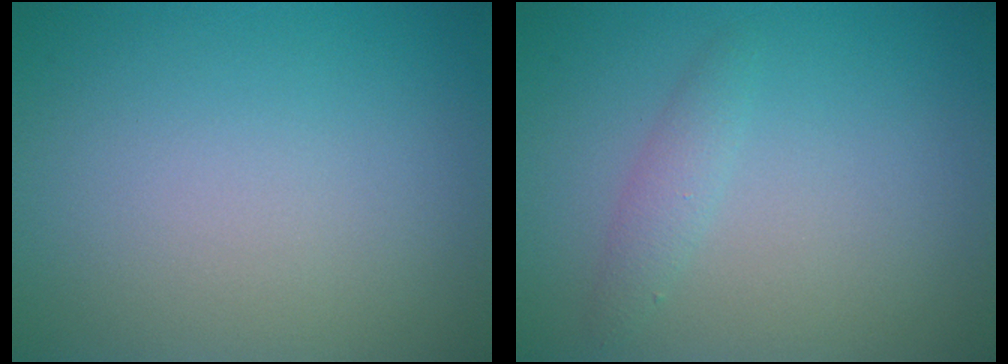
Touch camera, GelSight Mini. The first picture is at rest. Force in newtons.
{"total": 1.4, "press": 1.4, "slide": 0.0}